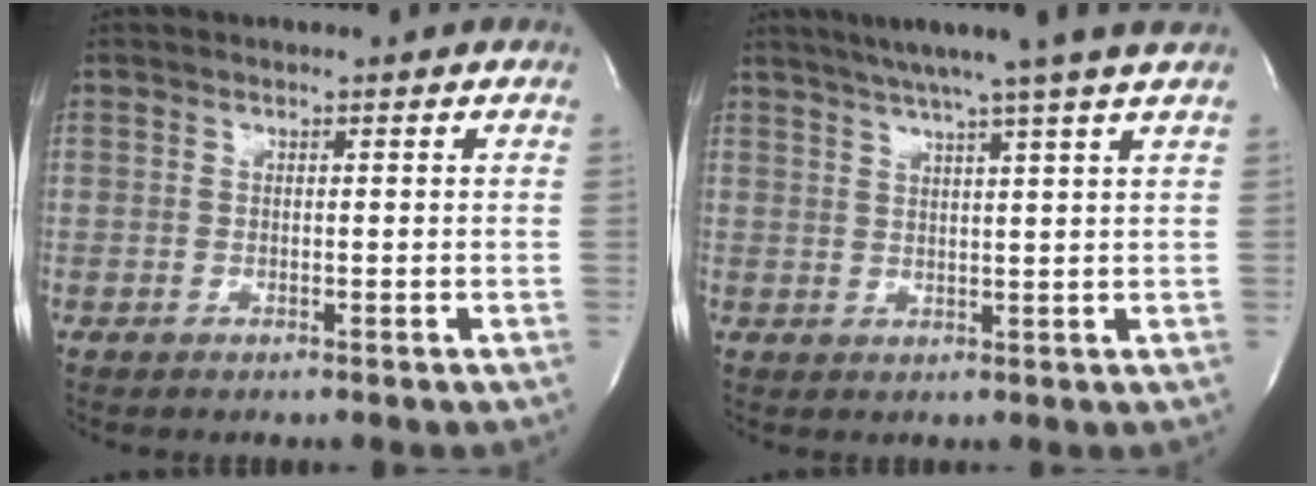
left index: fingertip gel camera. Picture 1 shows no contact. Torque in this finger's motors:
{"motor_torque": [0.38, -0.48, 0.06, 0.08]}